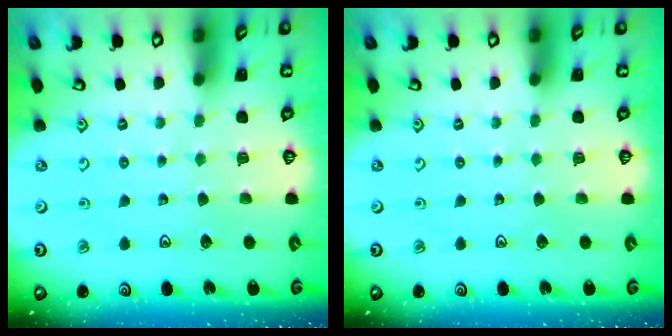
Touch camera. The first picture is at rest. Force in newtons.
{"total": 0.0}